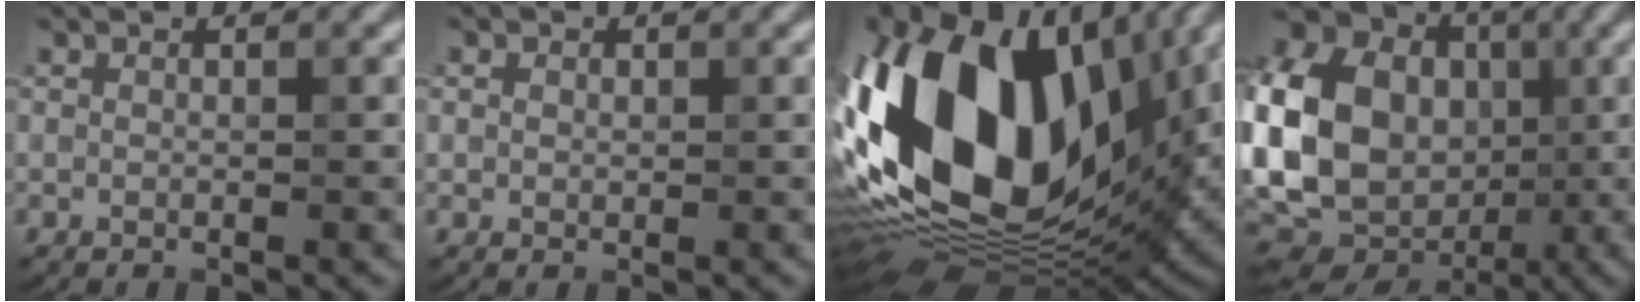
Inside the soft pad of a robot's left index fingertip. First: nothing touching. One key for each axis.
{"total": 0.7, "fx": 0.3, "fy": 0.6, "fz": 0.2, "tx": 0.000, "ty": -0.002, "tz": 0.002}
{"total": 20.0, "fx": 4.0, "fy": 12.2, "fz": 15.3, "tx": -0.323, "ty": 0.002, "tz": 0.062}
{"total": 19.2, "fx": -0.8, "fy": 15.6, "fz": 11.1, "tx": -0.215, "ty": -0.004, "tz": -0.046}